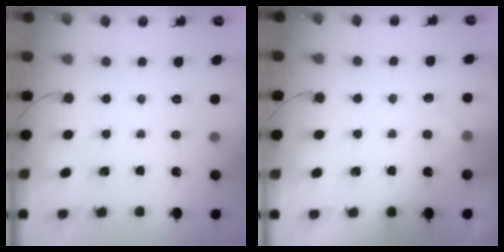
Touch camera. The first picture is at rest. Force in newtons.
{"total": 2.7, "press": 2.3, "slide": 1.4}